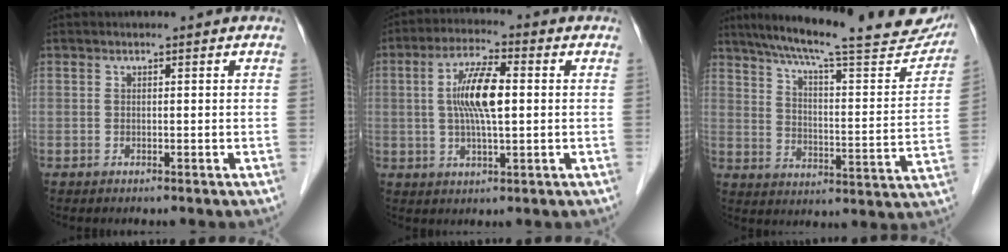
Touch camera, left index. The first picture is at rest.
{"total": 8.7, "force": [0.8, 1.8, 8.4], "torque": [-0.171, 0.008, 0.012]}
{"total": 26.1, "force": [22.4, 3.7, 12.9], "torque": [-0.195, -0.029, 0.288]}